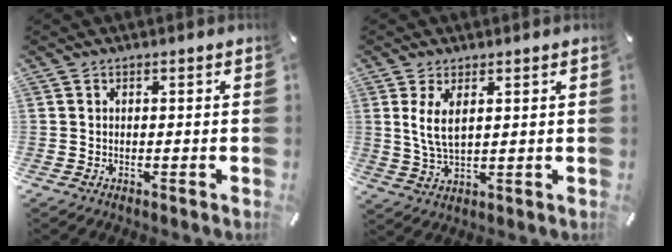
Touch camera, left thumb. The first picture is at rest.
{"total": 6.3, "force": [2.2, 2.7, 5.2], "torque": [-0.121, -0.004, 0.037]}